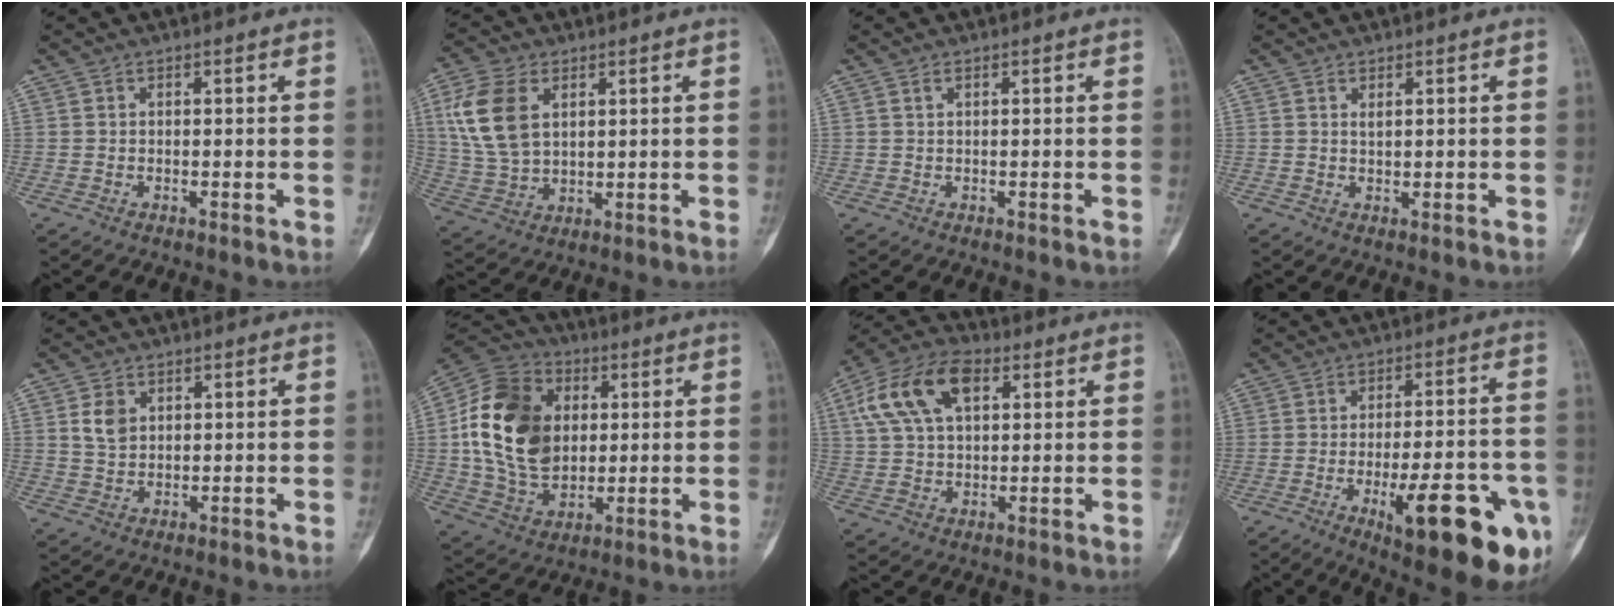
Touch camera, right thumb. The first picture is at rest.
{"total": 12.1, "force": [3.7, 7.8, 8.4], "torque": [-0.165, -0.004, 0.079]}
{"total": 0.6, "force": [0.4, 0.2, 0.5], "torque": [-0.011, 0.004, 0.006]}
{"total": 1.0, "force": [0.6, 0.3, 0.7], "torque": [-0.010, -0.005, 0.012]}
{"total": 4.2, "force": [1.4, 3.2, 2.4], "torque": [-0.030, -0.006, 0.028]}
{"total": 21.3, "force": [2.7, 15.6, 14.4], "torque": [-0.253, 0.001, 0.053]}
{"total": 14.6, "force": [5.2, 8.5, 10.6], "torque": [-0.195, 0.014, 0.092]}
{"total": 21.5, "force": [-8.5, 6.6, 18.6], "torque": [-0.200, 0.016, -0.102]}